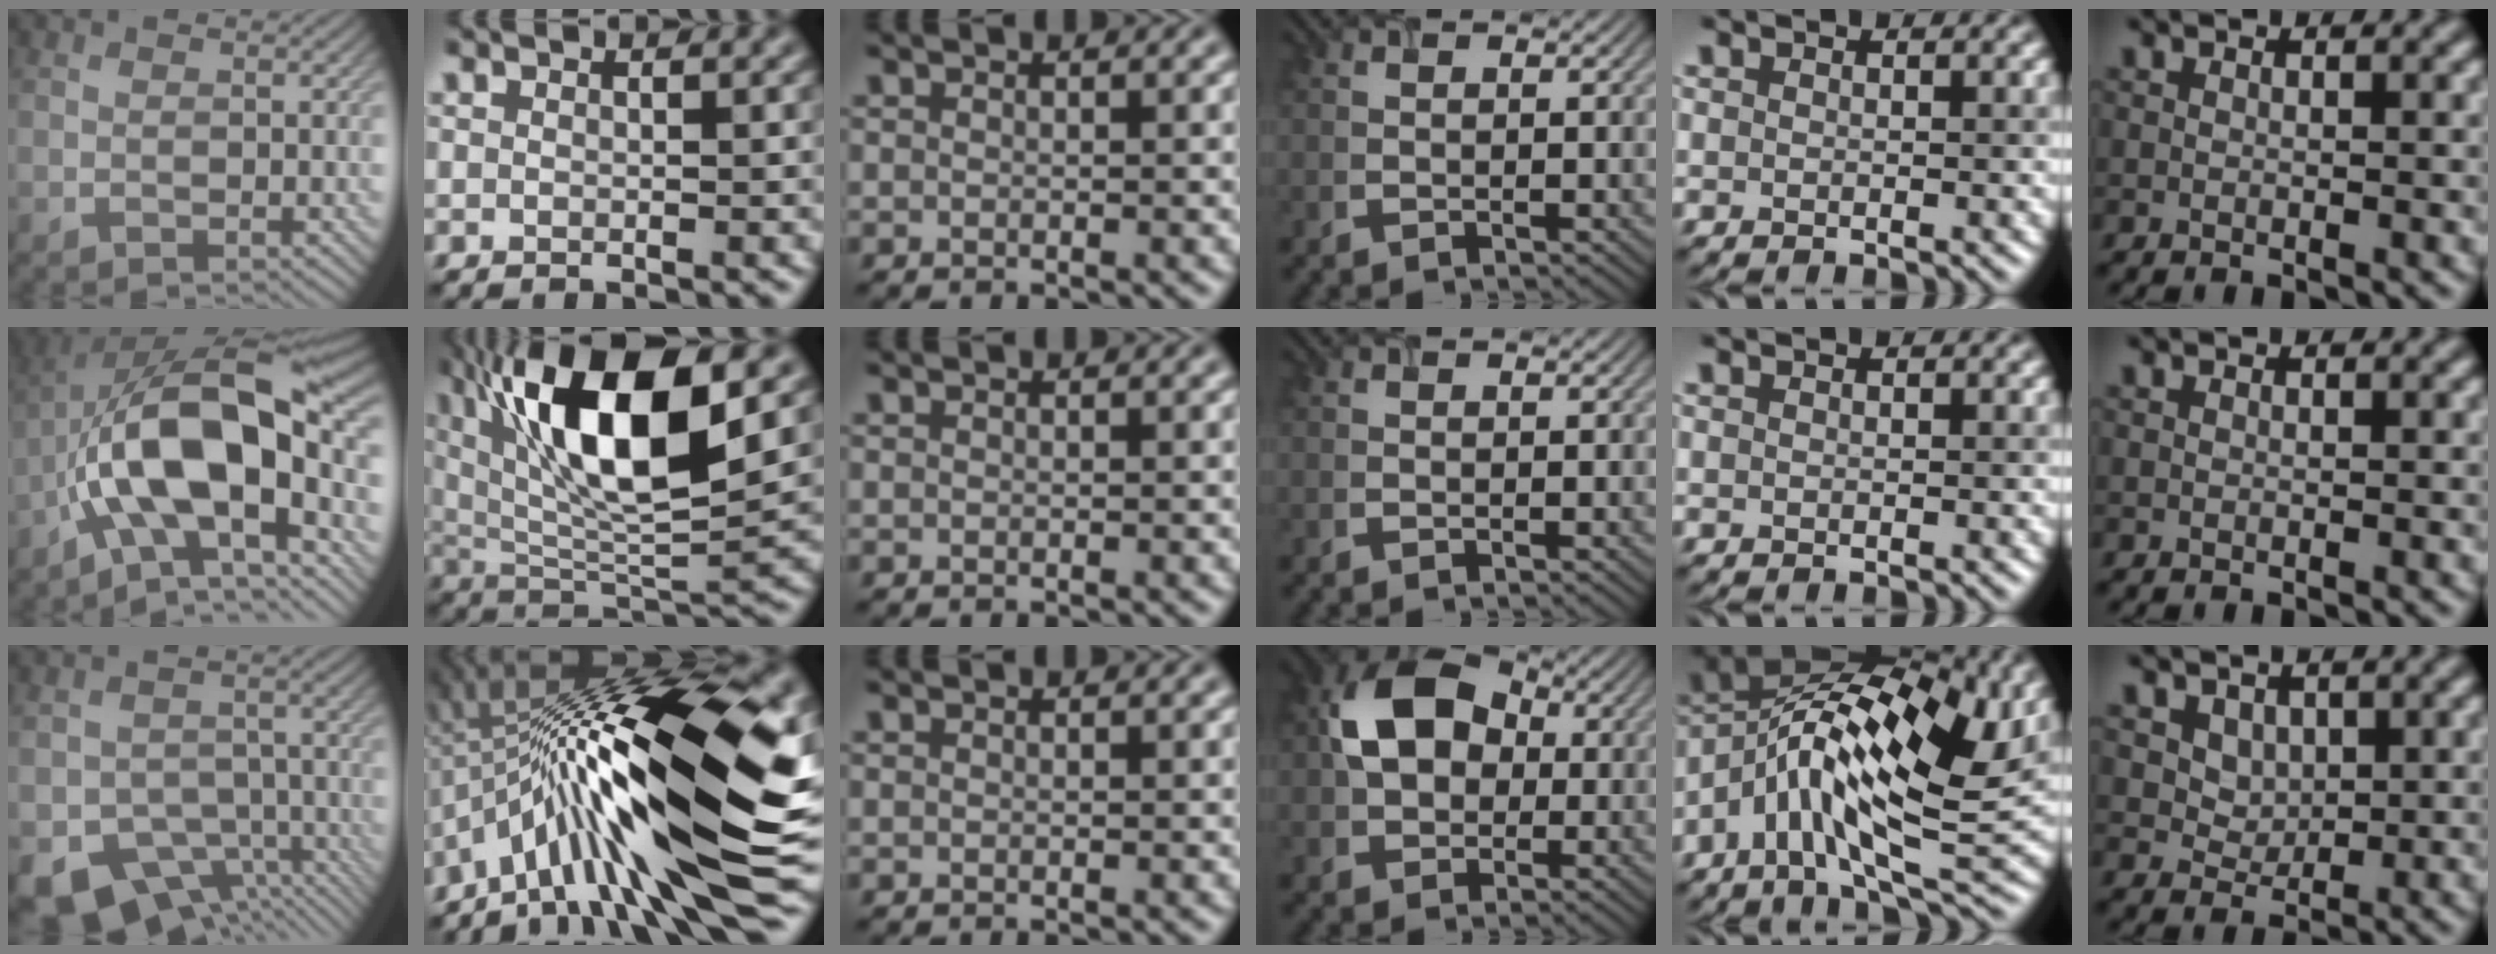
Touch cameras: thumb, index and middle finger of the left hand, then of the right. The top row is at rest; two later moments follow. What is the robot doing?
{"motion": "open", "object": "airpods case & airpods"}